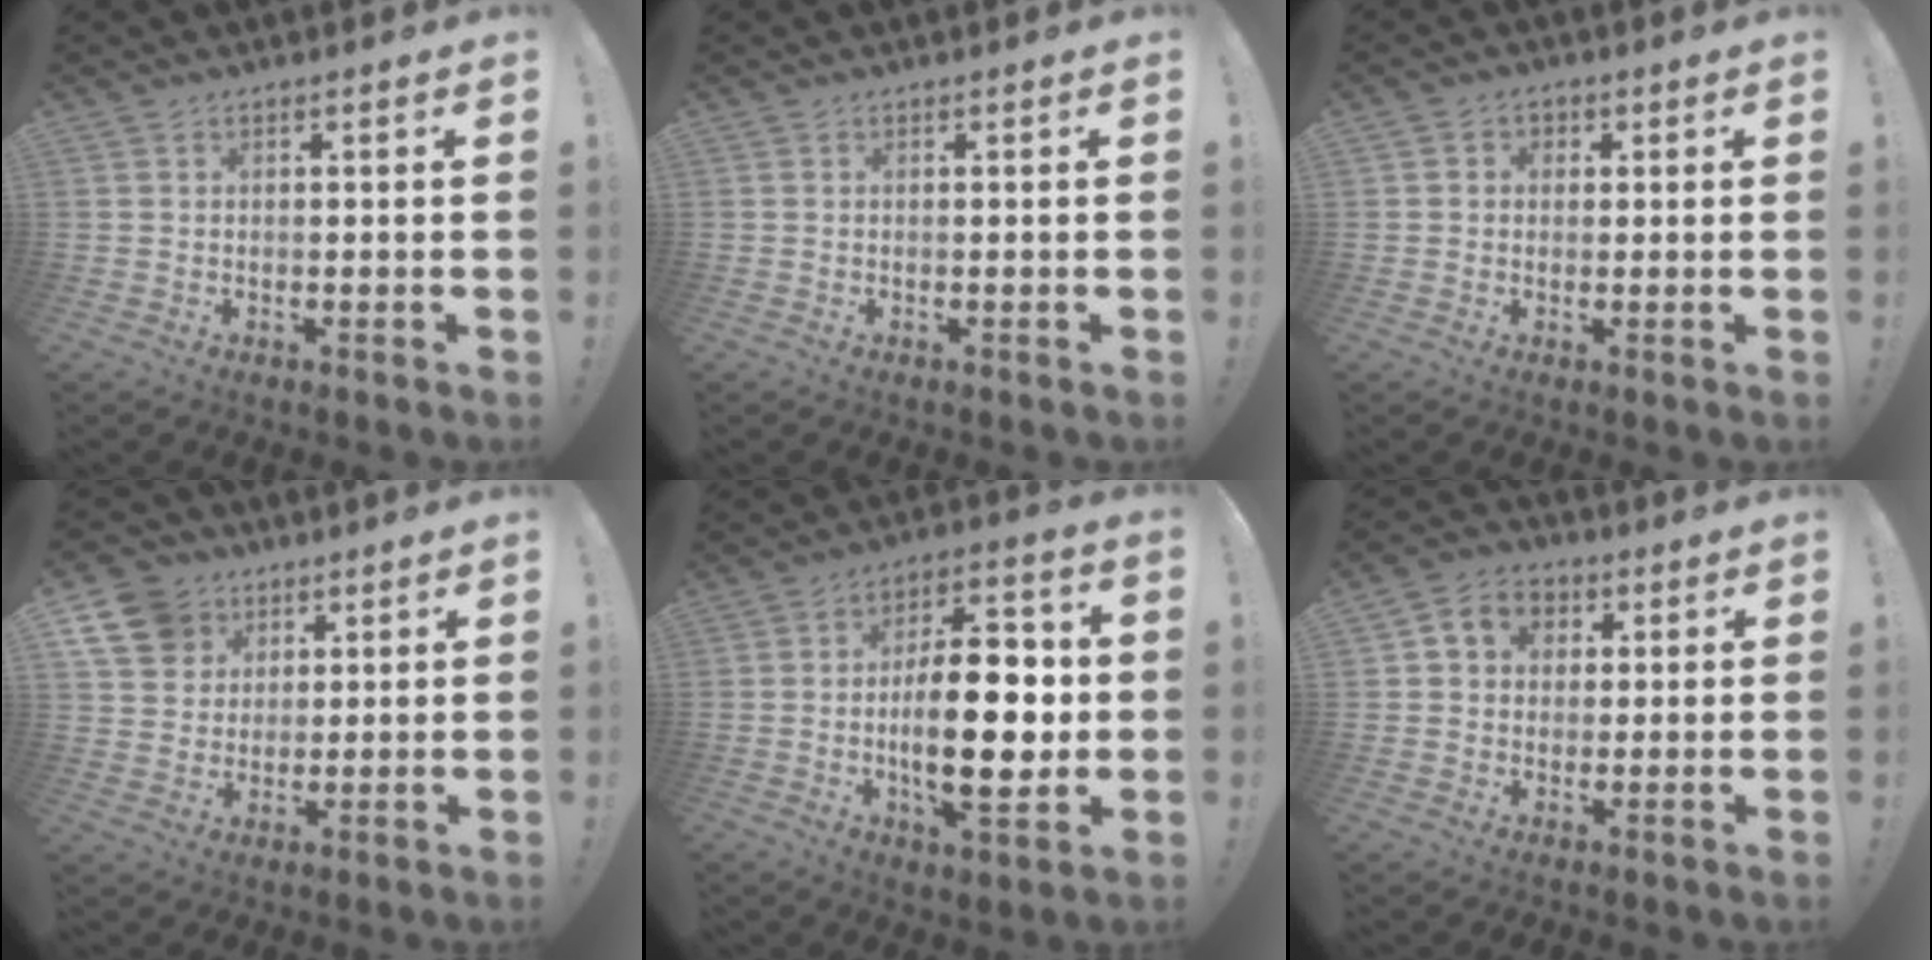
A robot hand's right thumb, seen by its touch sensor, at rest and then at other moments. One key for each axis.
{"total": 0.0}
{"total": 2.7, "fx": 0.0, "fy": 2.6, "fz": 0.9, "tx": -0.005, "ty": 0.001, "tz": -0.002}
{"total": 12.3, "fx": 5.9, "fy": 10.1, "fz": 3.9, "tx": -0.058, "ty": -0.031, "tz": 0.120}
{"total": 20.8, "fx": -1.5, "fy": 8.9, "fz": 18.7, "tx": -0.291, "ty": 0.001, "tz": -0.025}
{"total": 7.6, "fx": 2.0, "fy": 6.5, "fz": 3.2, "tx": -0.042, "ty": 0.000, "tz": 0.042}